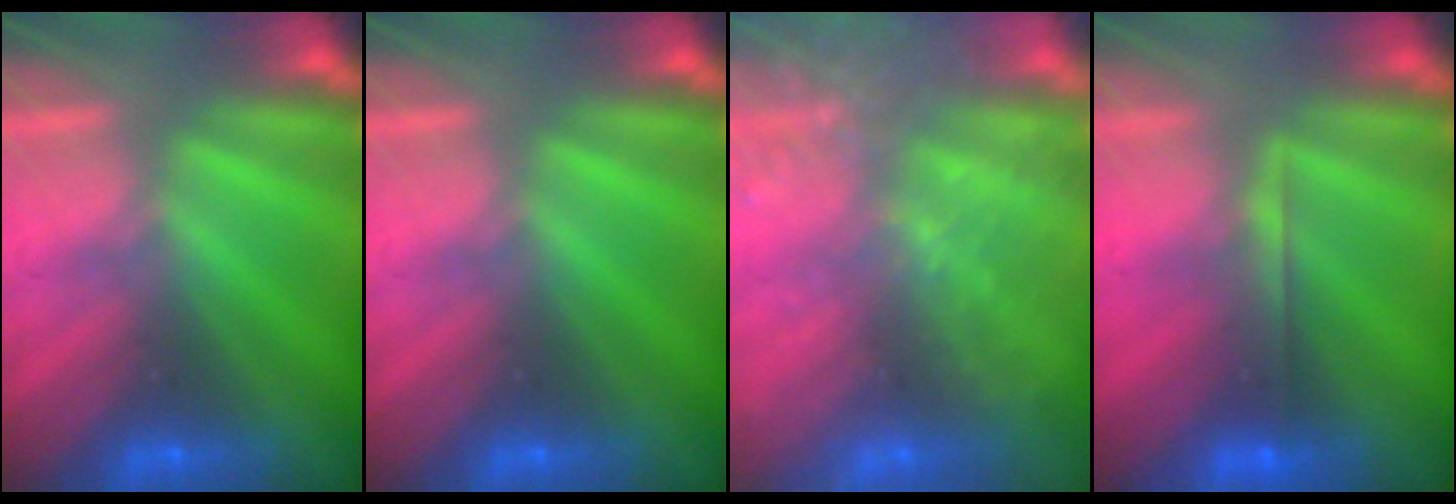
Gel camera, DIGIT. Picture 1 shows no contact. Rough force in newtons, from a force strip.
{"total": 0.0}
{"total": 7.1}
{"total": 2.6}